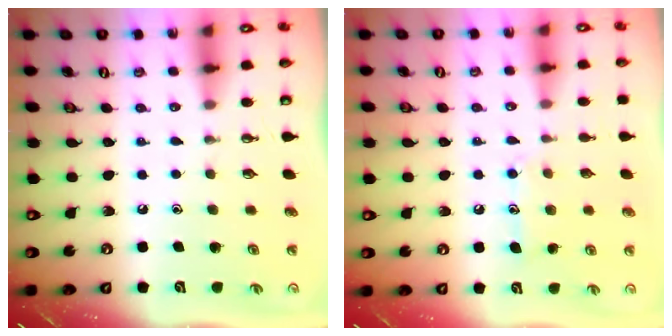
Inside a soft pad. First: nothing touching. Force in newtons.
{"total": 9.2, "press": 9.1, "slide": 0.7}